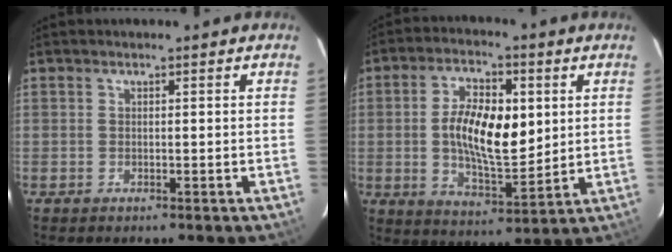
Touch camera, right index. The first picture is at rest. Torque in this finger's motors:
{"motor_torque": [0.63, 0.06, 0.54, 0.20]}